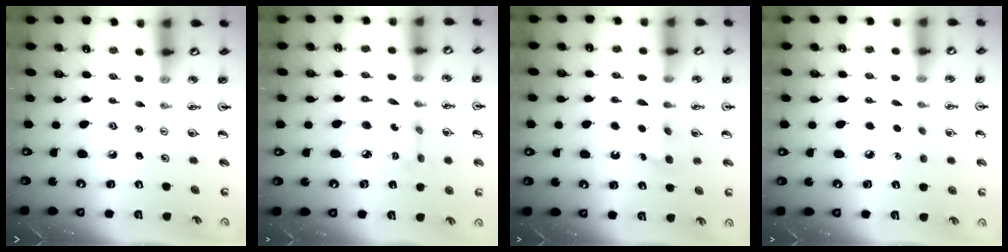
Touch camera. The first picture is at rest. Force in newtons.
{"total": 8.2, "press": 8.1, "slide": 0.4}
{"total": 5.7, "press": 5.7, "slide": 0.7}
{"total": 4.7, "press": 4.7, "slide": 0.5}